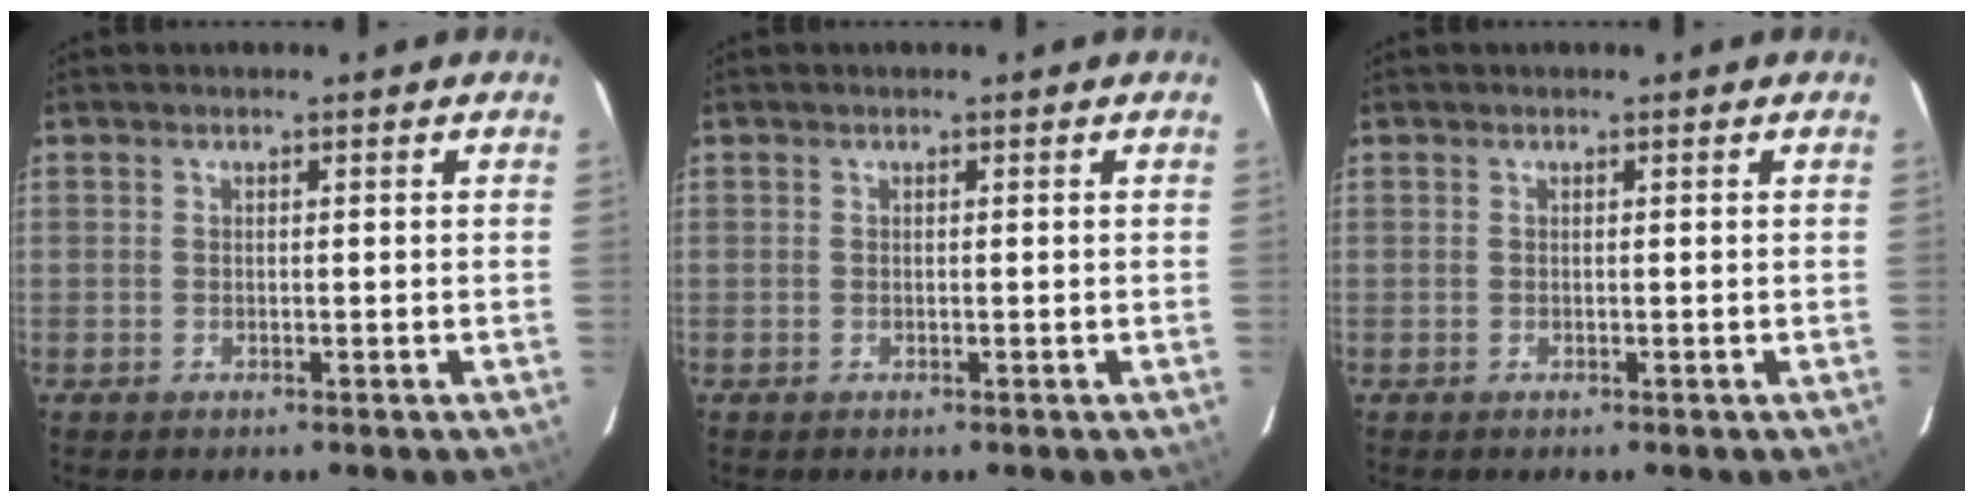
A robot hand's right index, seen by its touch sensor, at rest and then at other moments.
{"total": 0.0}
{"total": 0.0}